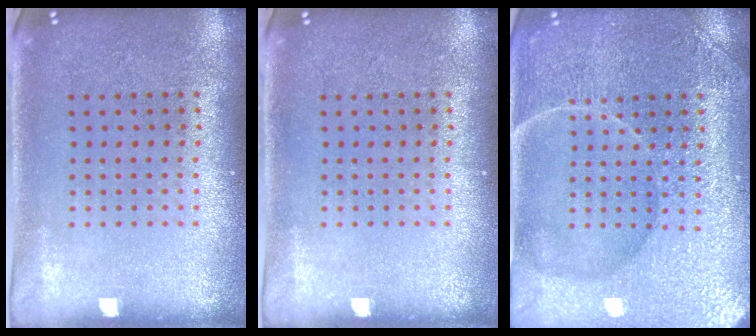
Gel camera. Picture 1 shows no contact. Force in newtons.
{"total": 0.0}
{"total": 4.5, "press": 4.5, "slide": 0.5}